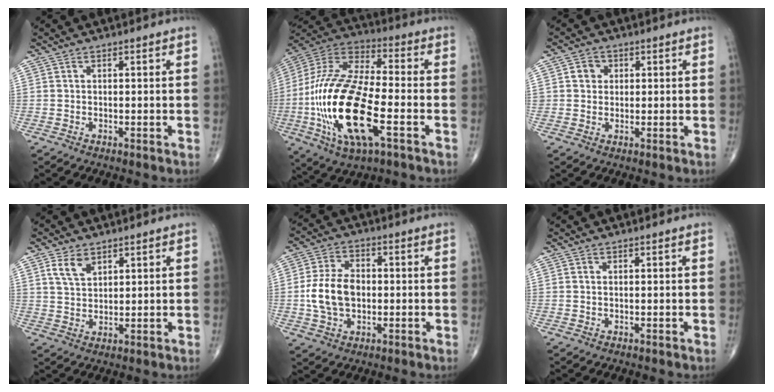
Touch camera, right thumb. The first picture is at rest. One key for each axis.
{"total": 26.4, "fx": -6.7, "fy": 10.5, "fz": 23.2, "tx": -0.518, "ty": 0.006, "tz": -0.116}
{"total": 3.1, "fx": 0.8, "fy": 2.8, "fz": 1.1, "tx": 0.002, "ty": 0.001, "tz": 0.008}
{"total": 4.8, "fx": 2.8, "fy": 2.7, "fz": 2.8, "tx": -0.042, "ty": -0.014, "tz": 0.057}
{"total": 10.2, "fx": -0.7, "fy": 6.9, "fz": 7.4, "tx": -0.133, "ty": 0.013, "tz": -0.015}
{"total": 0.0}